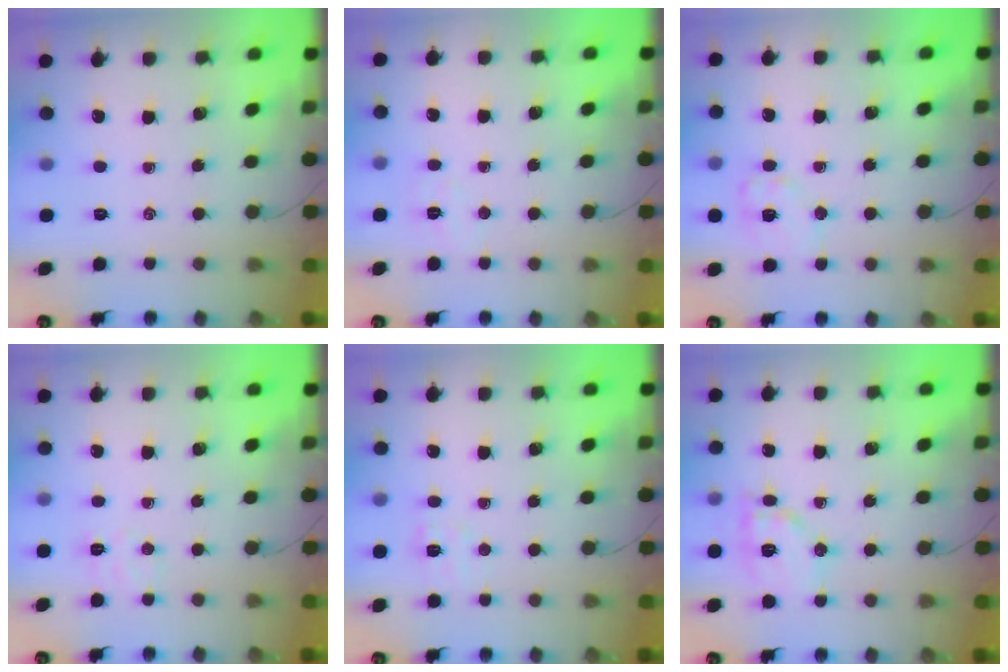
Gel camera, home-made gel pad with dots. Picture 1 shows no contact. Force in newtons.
{"total": 4.6, "press": 4.5, "slide": 1.0}
{"total": 8.1, "press": 8.0, "slide": 1.0}
{"total": 5.5, "press": 5.4, "slide": 1.3}
{"total": 5.1, "press": 4.9, "slide": 1.2}
{"total": 11.4, "press": 11.4, "slide": 0.5}